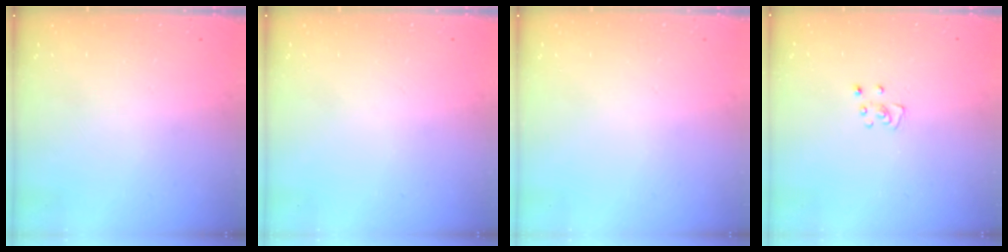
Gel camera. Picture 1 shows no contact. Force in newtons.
{"total": 0.0}
{"total": 0.0}
{"total": 3.9, "press": 3.9, "slide": 0.2}